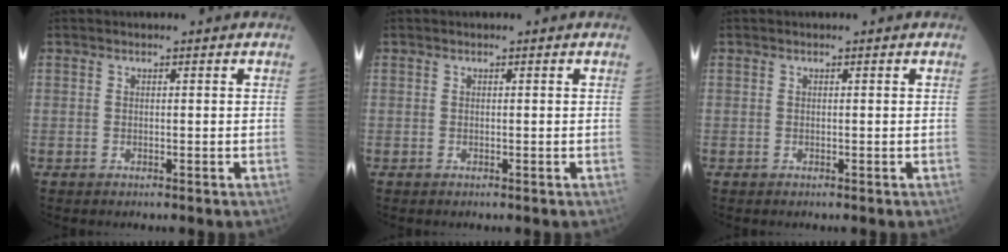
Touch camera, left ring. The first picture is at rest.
{"total": 0.0}
{"total": 0.0}